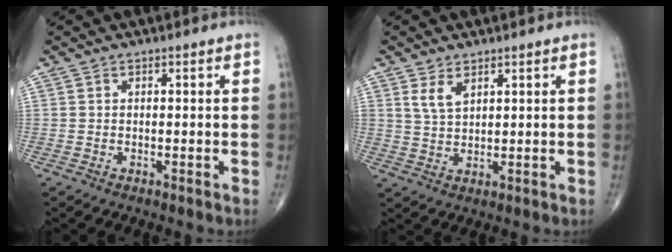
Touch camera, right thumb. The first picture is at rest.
{"total": 3.9, "force": [2.1, 2.0, 2.6], "torque": [-0.045, -0.012, 0.047]}